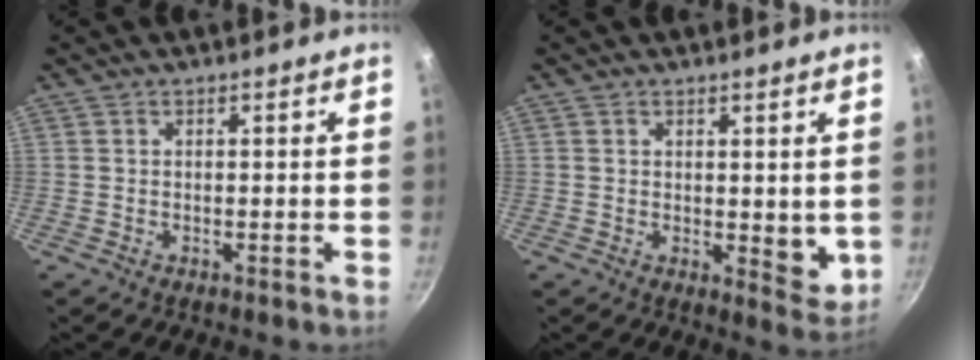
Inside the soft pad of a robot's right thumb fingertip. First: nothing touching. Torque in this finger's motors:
{"motor_torque": [1.26, 1.15, 0.97, -0.50, 0.07]}